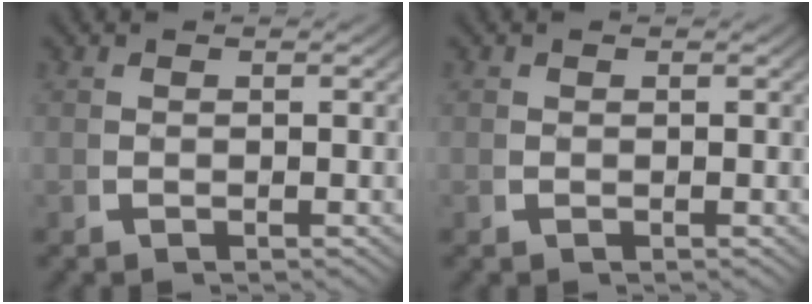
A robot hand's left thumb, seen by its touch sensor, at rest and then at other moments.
{"total": 0.0}